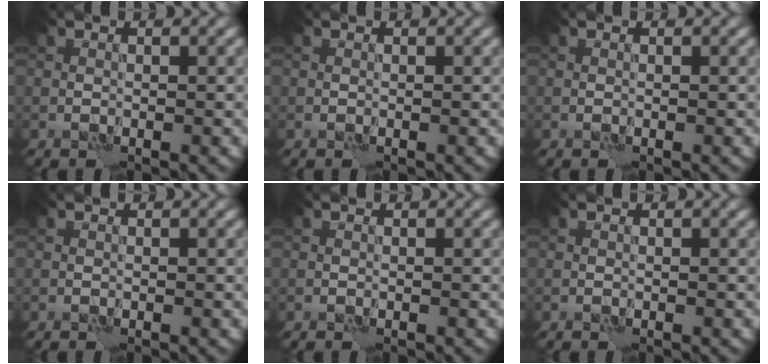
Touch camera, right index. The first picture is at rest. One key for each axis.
{"total": 0.0}
{"total": 0.0}
{"total": 0.0}
{"total": 0.0}
{"total": 0.0}